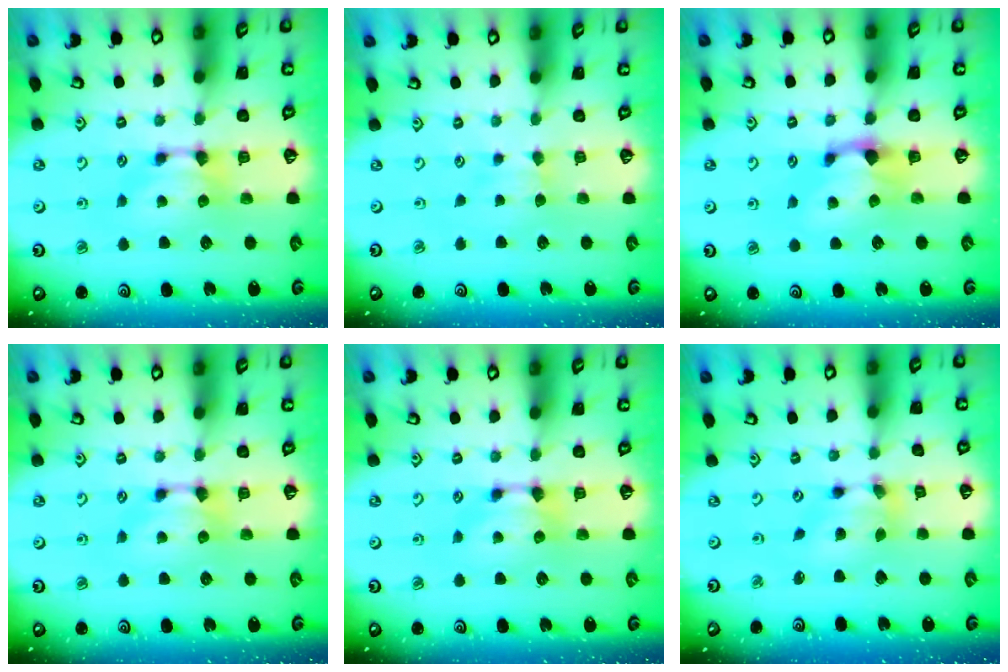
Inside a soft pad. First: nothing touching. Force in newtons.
{"total": 2.4, "press": 2.3, "slide": 0.6}
{"total": 1.2, "press": 0.4, "slide": 1.2}
{"total": 0.0}
{"total": 0.0}
{"total": 4.4, "press": 4.1, "slide": 1.4}